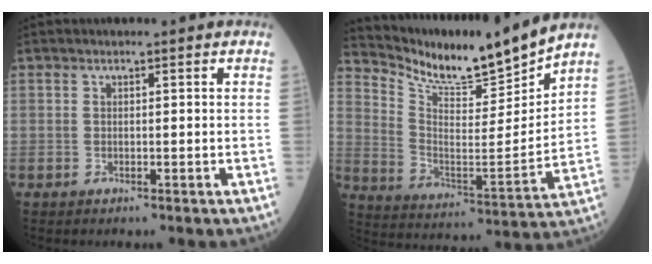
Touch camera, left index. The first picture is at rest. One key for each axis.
{"total": 13.6, "fx": 13.1, "fy": -1.0, "fz": 3.4, "tx": -0.085, "ty": -0.038, "tz": 0.233}